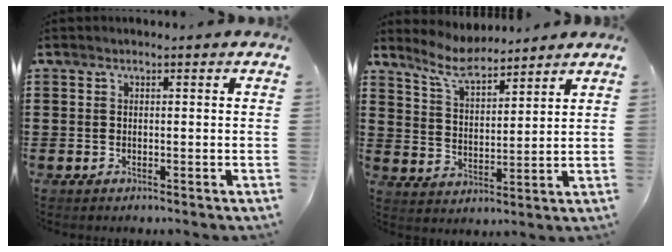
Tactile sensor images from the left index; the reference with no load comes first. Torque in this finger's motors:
{"motor_torque": [0.90, 0.96, 0.08, 0.02]}